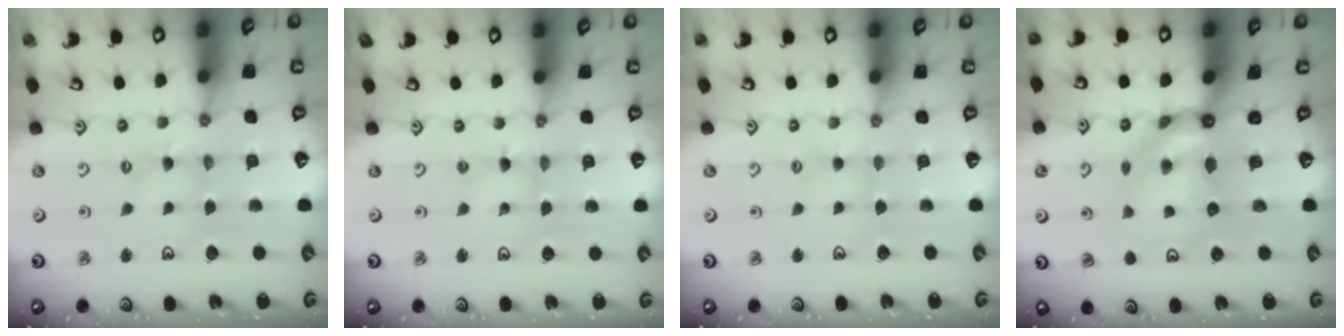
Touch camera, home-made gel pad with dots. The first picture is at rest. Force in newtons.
{"total": 0.0}
{"total": 1.7, "press": 1.6, "slide": 0.3}
{"total": 7.2, "press": 7.2, "slide": 0.3}